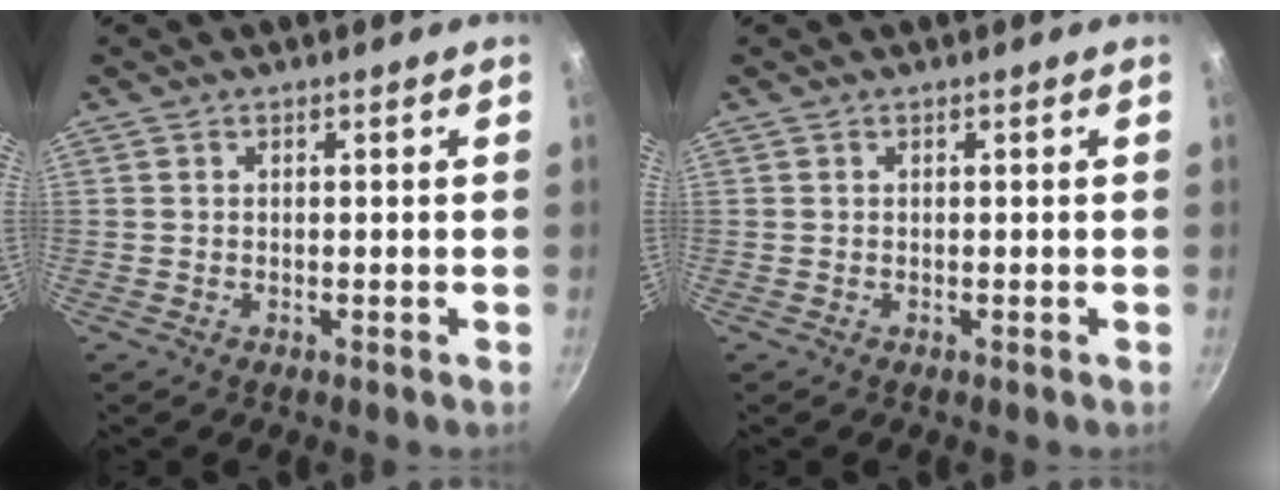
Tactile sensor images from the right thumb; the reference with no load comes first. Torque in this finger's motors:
{"motor_torque": [-0.11, -0.16, 0.17, -0.12, 0.02]}